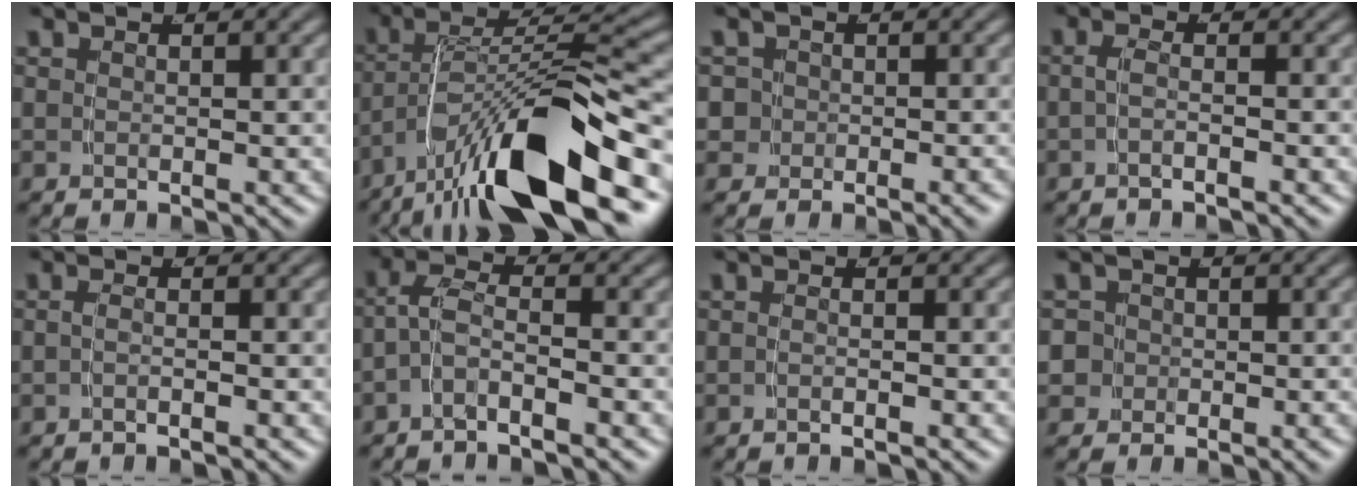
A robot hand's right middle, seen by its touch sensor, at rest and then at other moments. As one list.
[{"total": 10.0, "force": [-4.0, 3.4, 8.4], "torque": [-0.142, -0.007, -0.056]}, {"total": 3.8, "force": [-0.7, 3.6, 1.0], "torque": [-0.032, -0.011, -0.013]}, {"total": 1.6, "force": [-0.9, -0.4, 1.2], "torque": [-0.028, -0.005, -0.016]}, {"total": 1.3, "force": [-0.8, -0.6, 0.8], "torque": [-0.017, -0.003, -0.015]}, {"total": 2.9, "force": [-1.6, 1.4, 2.0], "torque": [-0.049, -0.017, -0.026]}, {"total": 0.9, "force": [-0.7, -0.5, 0.4], "torque": [-0.009, 0.000, -0.012]}, {"total": 4.2, "force": [-0.8, 4.0, 1.0], "torque": [-0.037, -0.014, -0.016]}]